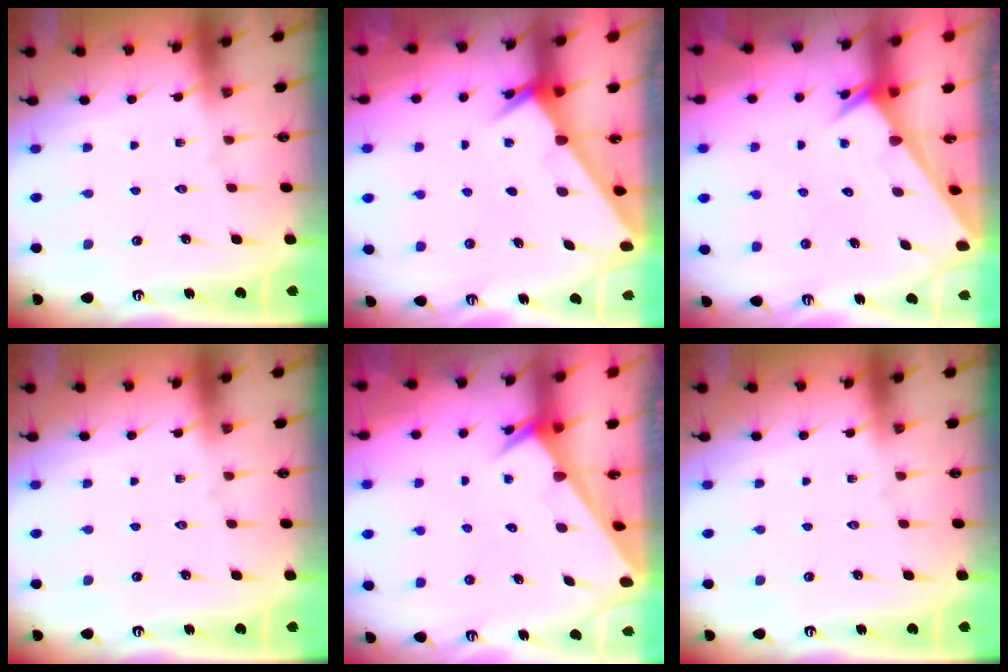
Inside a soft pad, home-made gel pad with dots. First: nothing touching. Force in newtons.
{"total": 2.0, "press": 2.0, "slide": 0.1}
{"total": 2.3, "press": 2.3, "slide": 0.1}
{"total": 0.0}
{"total": 2.5, "press": 2.5, "slide": 0.0}
{"total": 0.0}